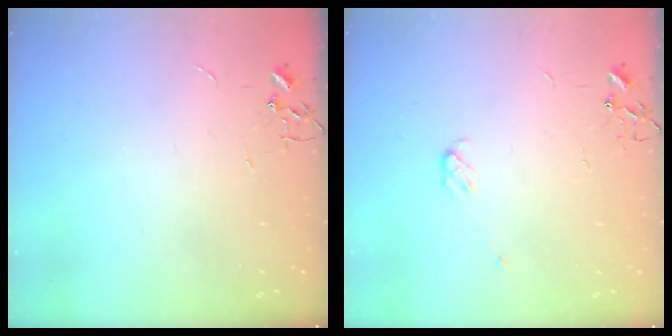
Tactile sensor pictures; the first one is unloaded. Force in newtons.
{"total": 3.4, "press": 3.3, "slide": 0.5}